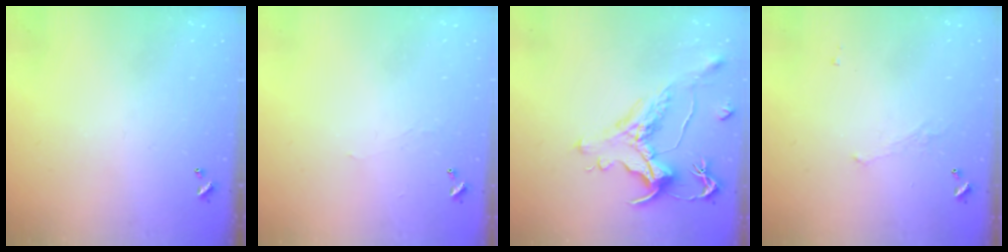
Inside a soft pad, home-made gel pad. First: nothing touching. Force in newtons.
{"total": 0.9, "press": 0.7, "slide": 0.4}
{"total": 1.5, "press": 0.7, "slide": 1.3}
{"total": 1.1, "press": 0.8, "slide": 0.7}